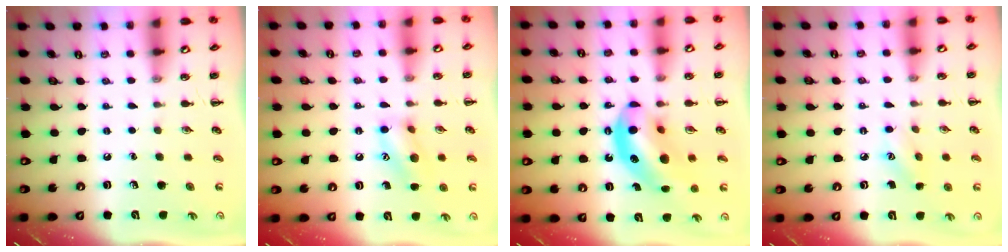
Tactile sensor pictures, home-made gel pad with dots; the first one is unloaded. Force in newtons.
{"total": 11.0, "press": 10.9, "slide": 1.1}
{"total": 14.2, "press": 13.7, "slide": 3.6}
{"total": 6.2, "press": 5.9, "slide": 1.6}